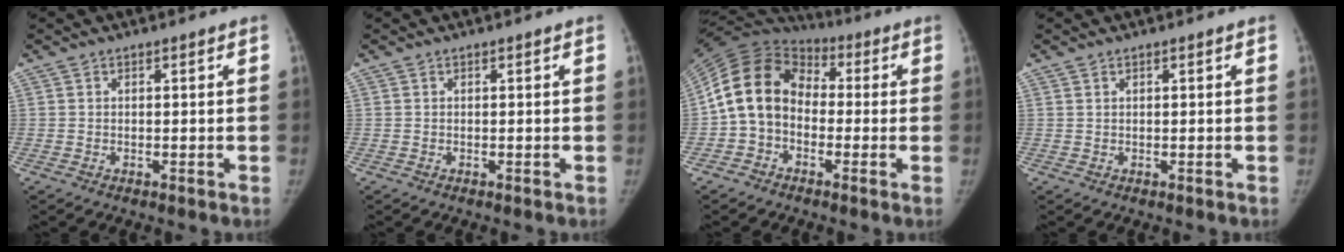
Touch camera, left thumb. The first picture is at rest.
{"total": 0.0}
{"total": 14.2, "force": [-1.5, 11.0, 9.0], "torque": [-0.159, 0.041, -0.044]}
{"total": 0.0}